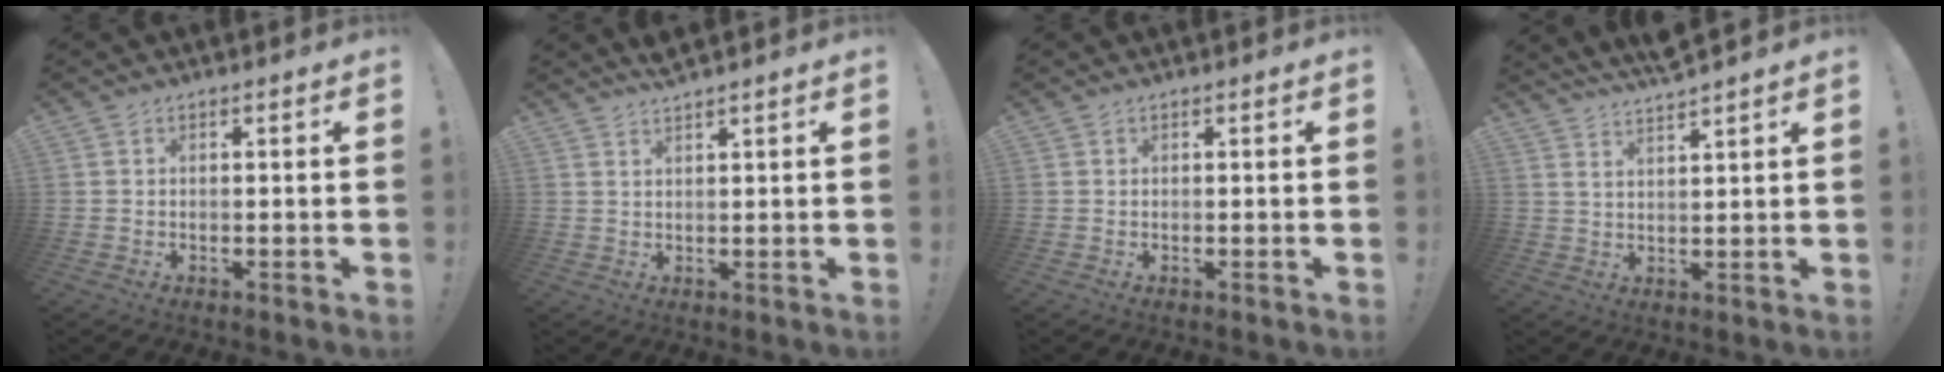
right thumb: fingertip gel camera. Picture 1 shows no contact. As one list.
[{"total": 2.3, "force": [2.1, -0.1, 1.0], "torque": [-0.023, -0.007, 0.038]}, {"total": 0.0}, {"total": 4.9, "force": [4.5, 0.0, 2.0], "torque": [-0.040, -0.025, 0.080]}]